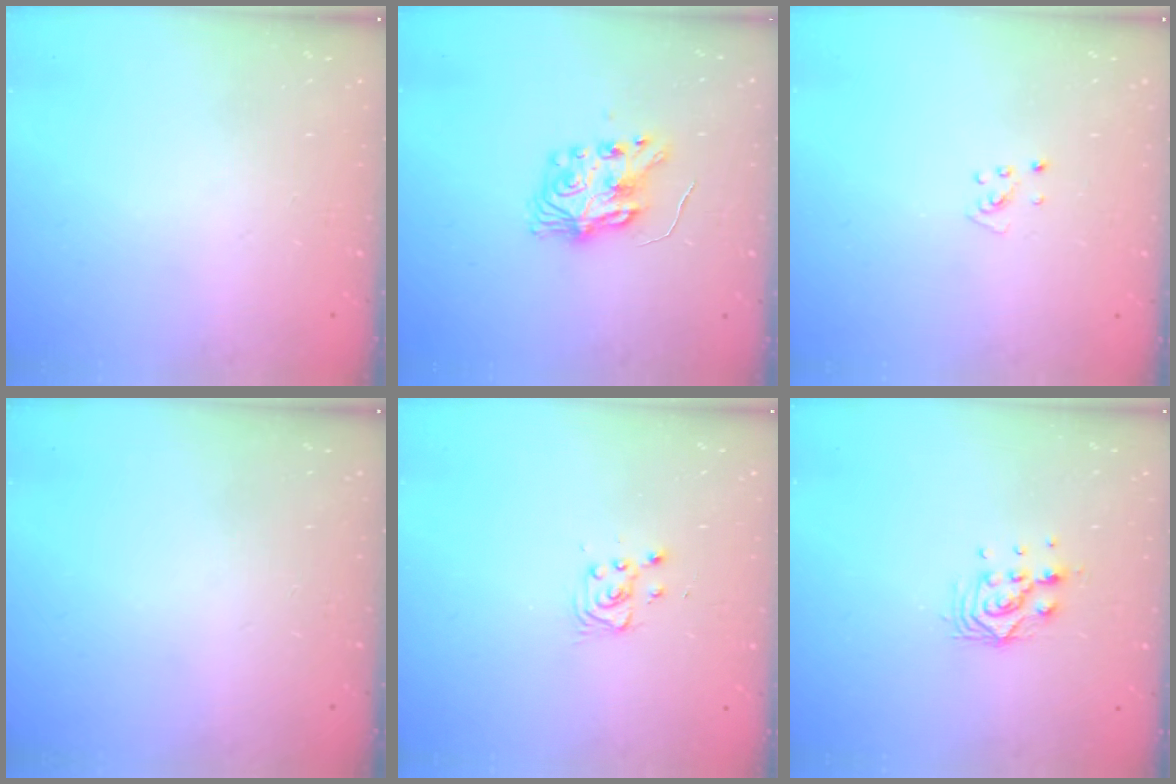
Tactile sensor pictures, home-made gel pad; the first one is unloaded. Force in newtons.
{"total": 8.1, "press": 8.1, "slide": 0.2}
{"total": 3.7, "press": 3.7, "slide": 0.4}
{"total": 0.0}
{"total": 2.8, "press": 2.8, "slide": 0.4}
{"total": 8.6, "press": 8.6, "slide": 0.7}